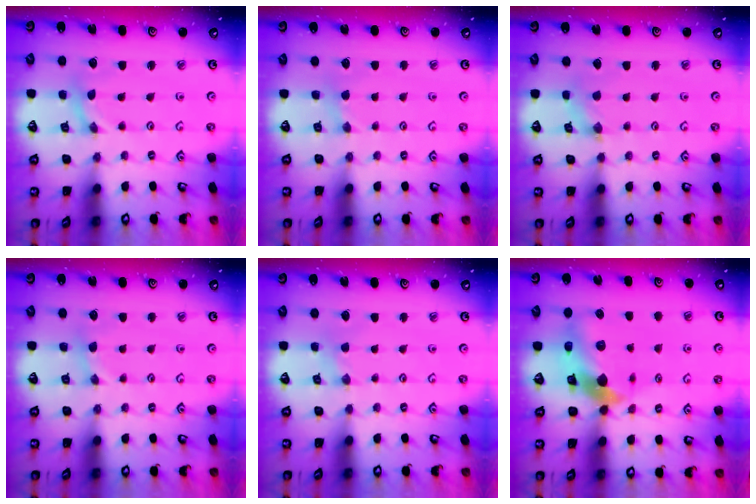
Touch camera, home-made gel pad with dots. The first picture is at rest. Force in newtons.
{"total": 2.6, "press": 2.6, "slide": 0.4}
{"total": 1.0, "press": 1.0, "slide": 0.2}
{"total": 2.1, "press": 2.0, "slide": 0.3}
{"total": 1.2, "press": 1.2, "slide": 0.3}
{"total": 11.1, "press": 11.0, "slide": 1.6}